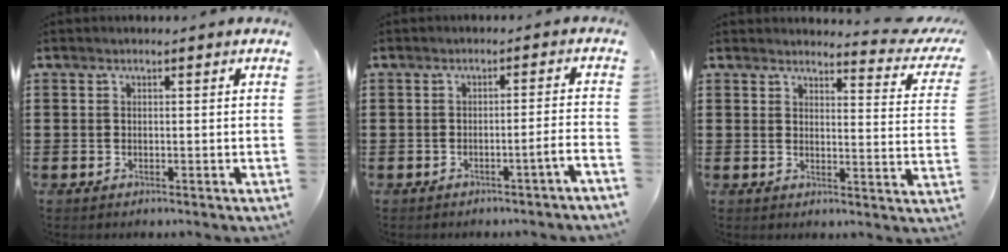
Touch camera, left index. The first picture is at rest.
{"total": 2.7, "force": [-2.0, -0.8, 1.7], "torque": [-0.028, -0.004, -0.040]}
{"total": 3.3, "force": [3.1, 0.1, 1.1], "torque": [-0.021, -0.023, 0.050]}